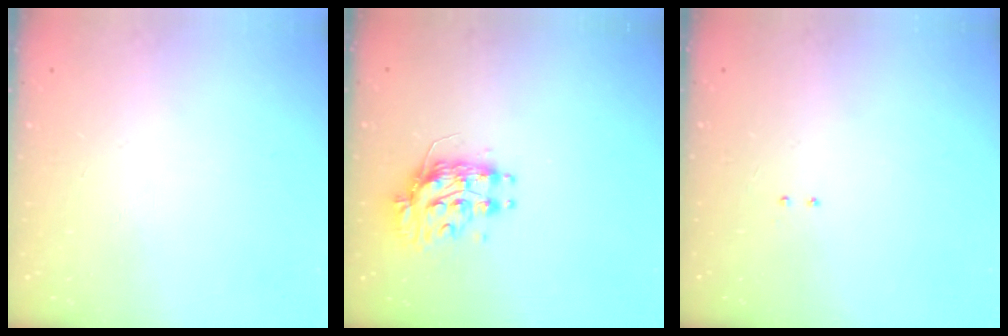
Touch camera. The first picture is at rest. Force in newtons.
{"total": 9.2, "press": 9.2, "slide": 0.7}
{"total": 2.0, "press": 2.0, "slide": 0.4}